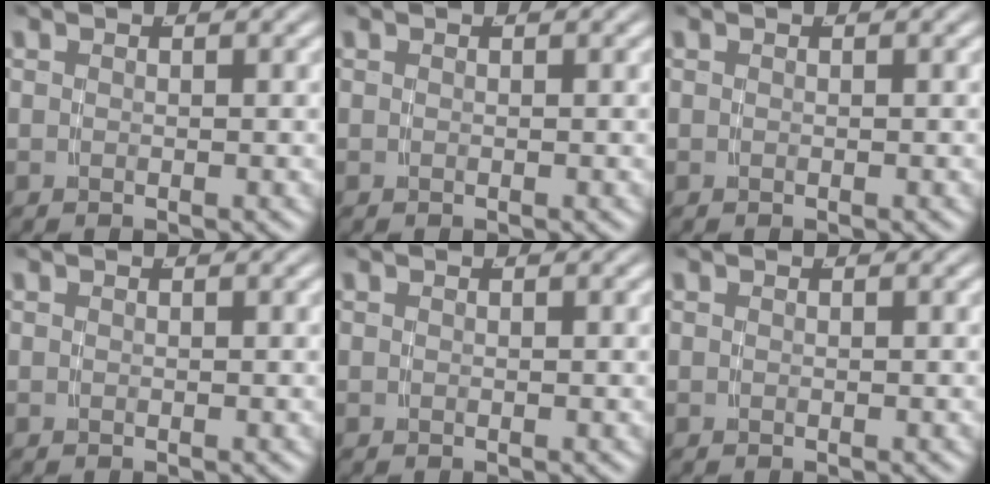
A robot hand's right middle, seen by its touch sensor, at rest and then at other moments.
{"total": 0.0}
{"total": 0.0}
{"total": 0.0}
{"total": 0.0}
{"total": 0.0}